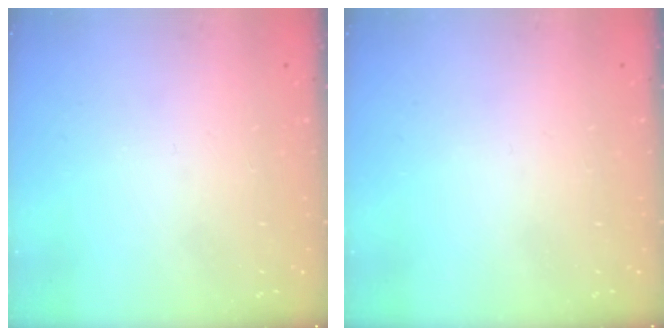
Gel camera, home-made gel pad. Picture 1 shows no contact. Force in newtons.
{"total": 0.0}